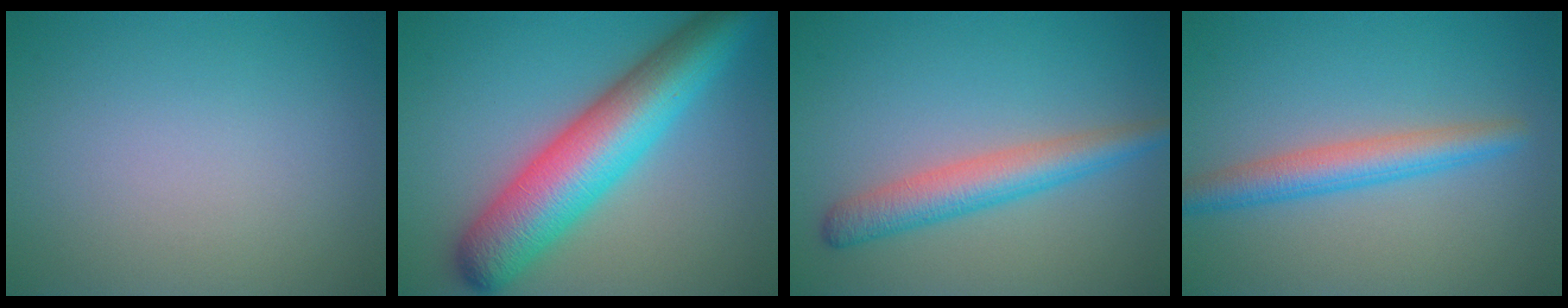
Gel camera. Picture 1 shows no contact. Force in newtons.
{"total": 10.0, "press": 10.0, "slide": 0.3}
{"total": 4.1, "press": 4.1, "slide": 0.1}
{"total": 3.7, "press": 3.7, "slide": 0.1}